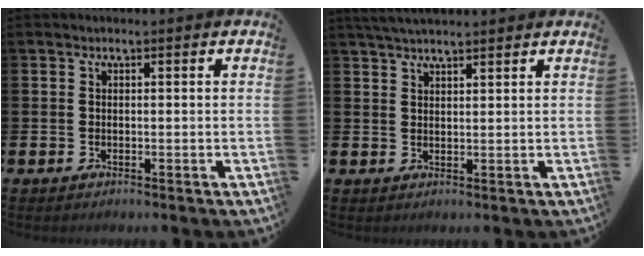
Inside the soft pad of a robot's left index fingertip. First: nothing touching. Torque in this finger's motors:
{"motor_torque": [1.04, -1.10, 0.20, 0.09]}